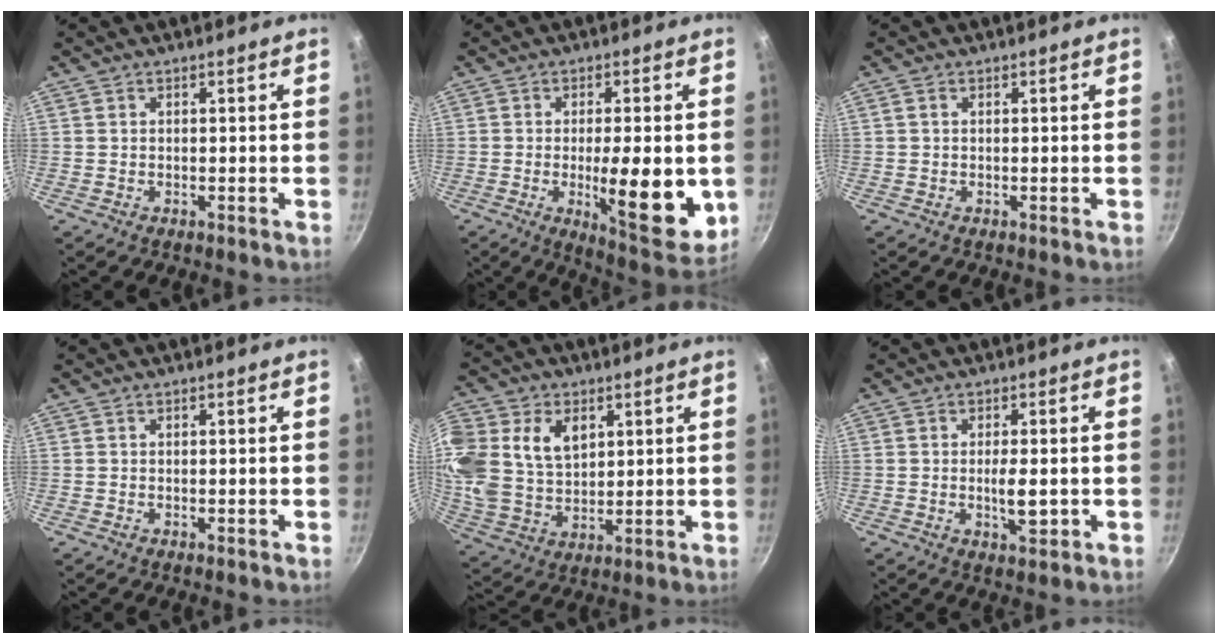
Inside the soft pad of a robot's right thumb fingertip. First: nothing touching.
{"total": 15.3, "force": [-2.3, 4.4, 14.5], "torque": [-0.179, -0.015, -0.026]}
{"total": 0.7, "force": [0.2, 0.5, 0.5], "torque": [-0.009, 0.004, 0.003]}
{"total": 0.0}
{"total": 19.5, "force": [5.9, 14.4, 11.9], "torque": [-0.268, 0.004, 0.118]}
{"total": 4.4, "force": [-0.6, 1.4, 4.2], "torque": [-0.069, -0.003, -0.009]}